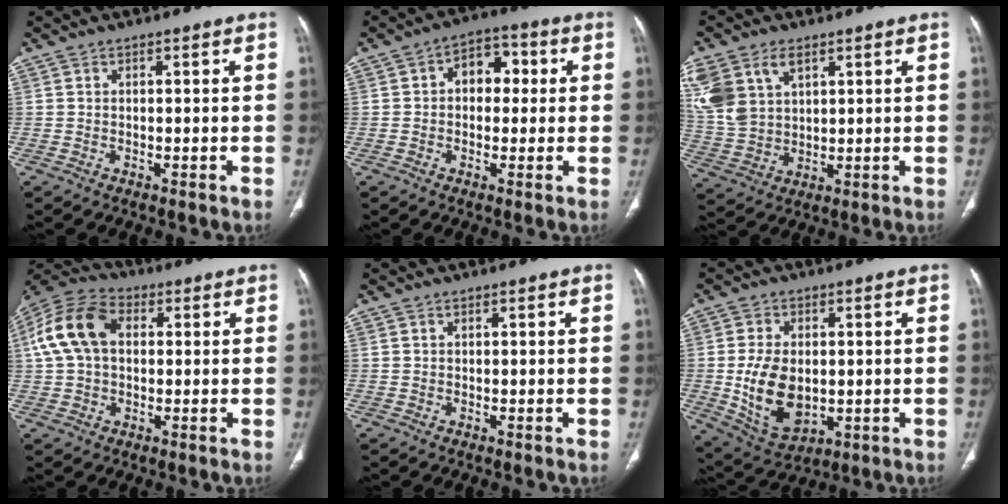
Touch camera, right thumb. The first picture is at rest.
{"total": 7.5, "force": [1.0, 5.3, 5.3], "torque": [-0.038, 0.023, 0.010]}
{"total": 13.9, "force": [6.1, 9.2, 8.4], "torque": [-0.191, -0.002, 0.132]}
{"total": 13.1, "force": [2.1, 8.9, 9.4], "torque": [-0.187, 0.032, 0.032]}
{"total": 0.0}
{"total": 12.4, "force": [-0.7, 8.0, 9.4], "torque": [-0.155, -0.008, 0.008]}